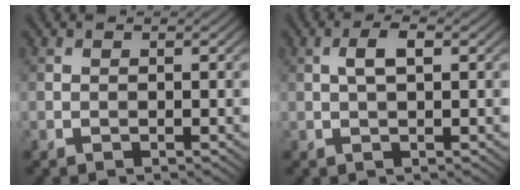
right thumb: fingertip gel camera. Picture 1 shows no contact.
{"total": 2.5, "force": [0.6, 0.8, 2.3], "torque": [-0.046, 0.007, 0.008]}